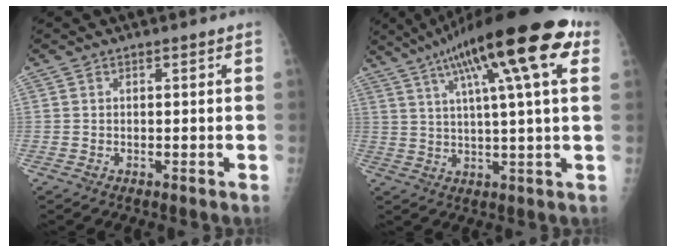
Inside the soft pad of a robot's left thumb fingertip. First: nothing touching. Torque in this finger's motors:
{"motor_torque": [0.83, 0.65, 2.01, -0.75, 0.51]}